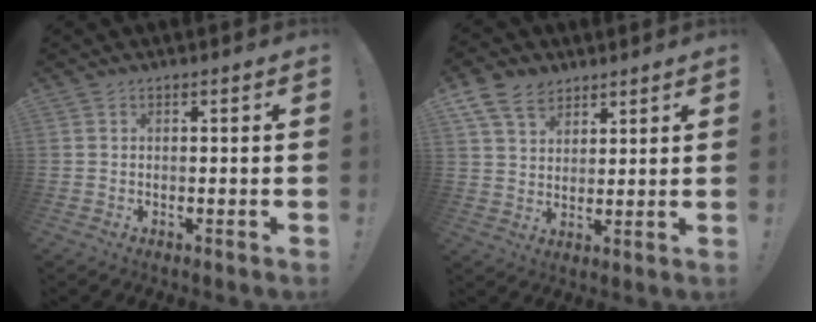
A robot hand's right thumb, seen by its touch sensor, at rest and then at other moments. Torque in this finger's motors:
{"motor_torque": [0.33, 0.60, 0.49, 0.30, 0.19]}